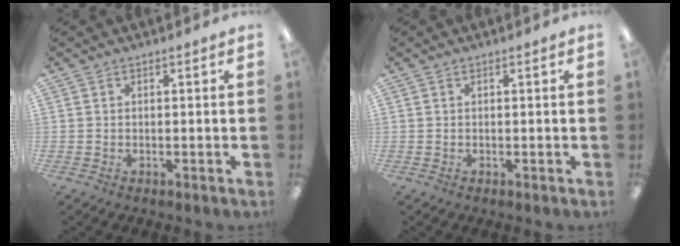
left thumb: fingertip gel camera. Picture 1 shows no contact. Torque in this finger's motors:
{"motor_torque": [0.00, 0.00, -0.01, 0.00, 0.02]}